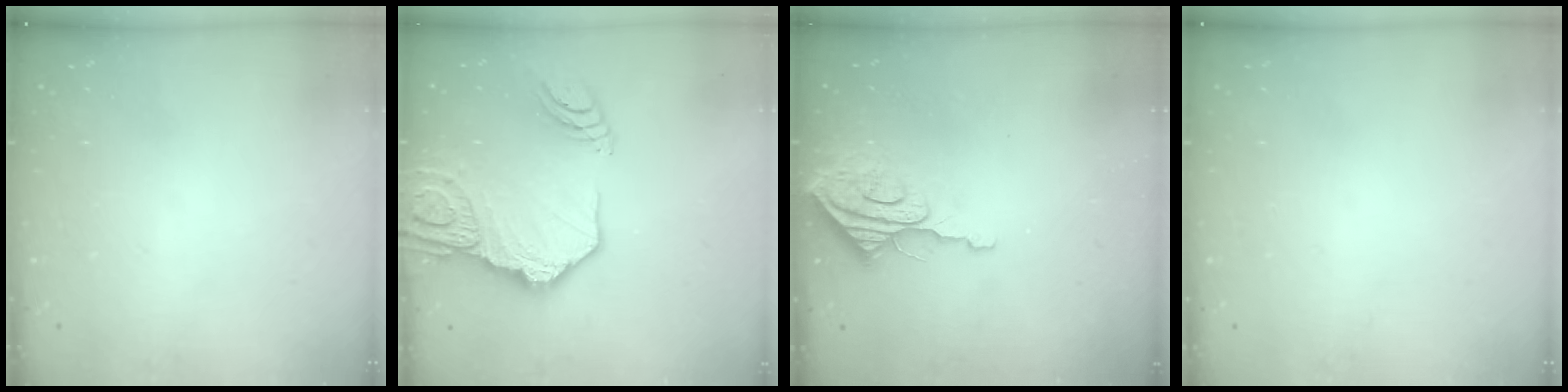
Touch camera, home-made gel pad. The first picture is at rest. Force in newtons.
{"total": 22.2, "press": 22.1, "slide": 2.5}
{"total": 8.9, "press": 8.9, "slide": 0.2}
{"total": 0.0}